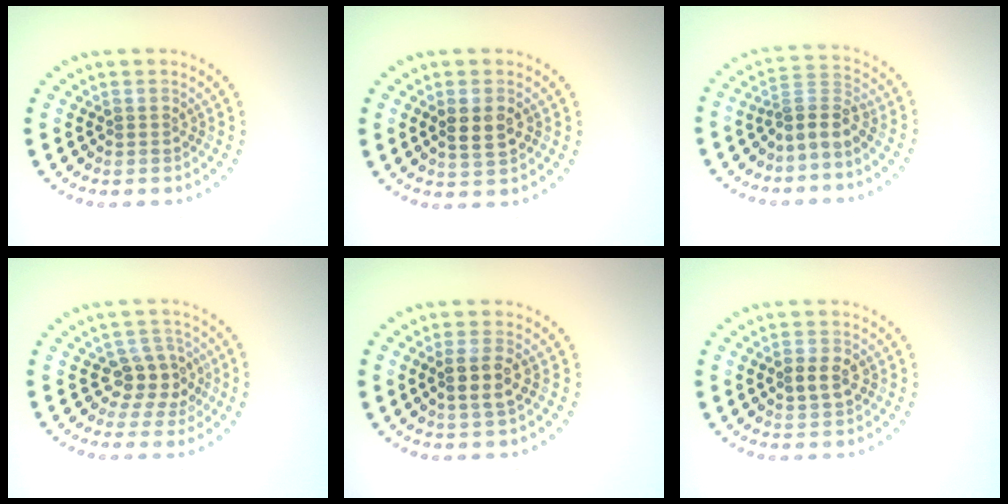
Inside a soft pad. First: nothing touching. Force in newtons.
{"total": 2.5, "press": 2.5, "slide": 0.3}
{"total": 3.0, "press": 2.1, "slide": 2.1}
{"total": 3.2, "press": 2.8, "slide": 1.5}
{"total": 2.5, "press": 2.4, "slide": 0.9}
{"total": 2.5, "press": 2.5, "slide": 0.0}